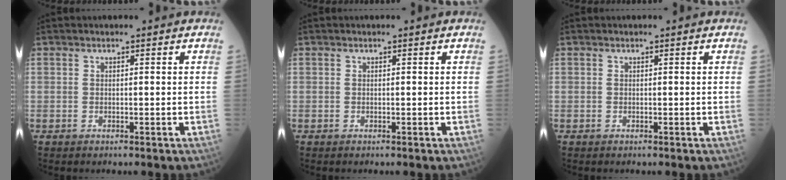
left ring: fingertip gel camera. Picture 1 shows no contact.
{"total": 0.0}
{"total": 0.0}